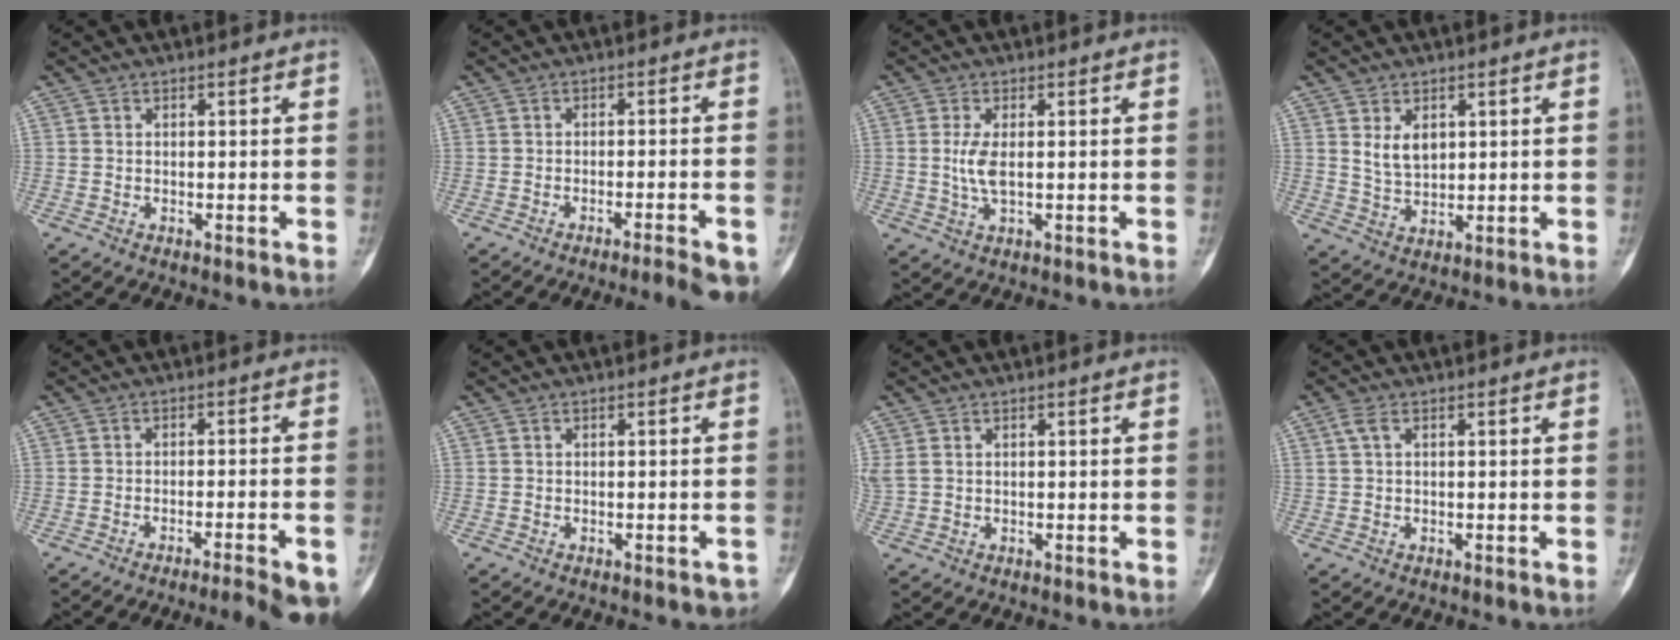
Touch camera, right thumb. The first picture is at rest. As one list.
[{"total": 8.3, "force": [-6.0, 0.6, 5.7], "torque": [-0.067, 0.019, -0.082]}, {"total": 3.9, "force": [0.2, 1.4, 3.6], "torque": [-0.084, -0.006, 0.006]}, {"total": 4.9, "force": [1.8, 3.1, 3.4], "torque": [-0.047, -0.016, 0.040]}, {"total": 11.4, "force": [-8.4, 1.2, 7.6], "torque": [-0.078, 0.032, -0.108]}, {"total": 1.8, "force": [-1.3, 0.8, 0.9], "torque": [-0.001, 0.011, -0.013]}, {"total": 1.9, "force": [0.7, 1.2, 1.3], "torque": [-0.047, 0.008, 0.022]}, {"total": 2.0, "force": [0.7, 0.9, 1.7], "torque": [-0.048, 0.009, 0.019]}]